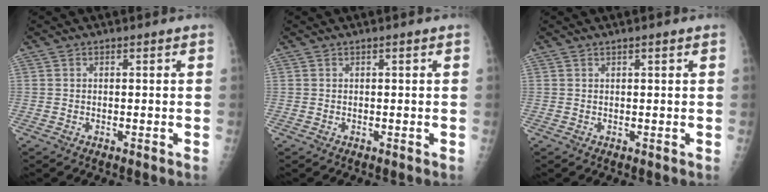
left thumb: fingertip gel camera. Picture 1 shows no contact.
{"total": 0.0}
{"total": 0.8, "force": [0.5, 0.1, 0.6], "torque": [-0.008, 0.000, 0.009]}